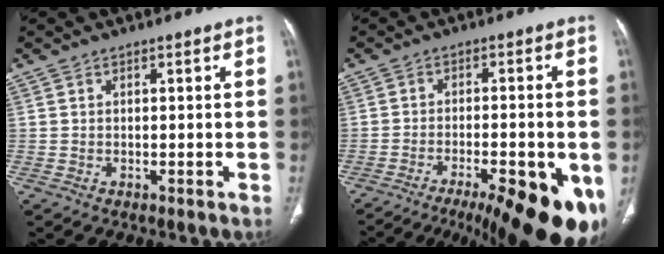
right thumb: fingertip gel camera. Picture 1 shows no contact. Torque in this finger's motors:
{"motor_torque": [0.46, 1.19, 0.17, -0.13, 0.14]}